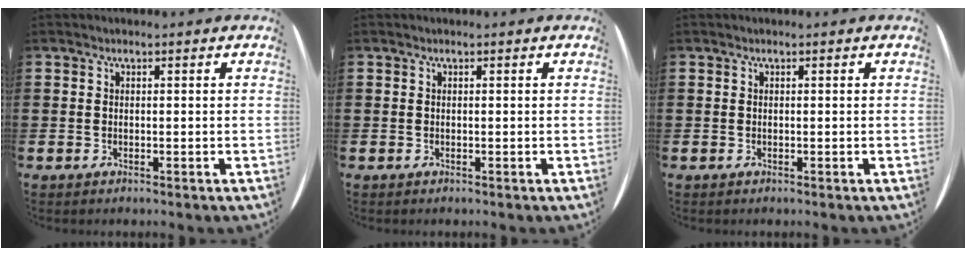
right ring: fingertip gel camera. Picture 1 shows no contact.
{"total": 0.0}
{"total": 0.0}